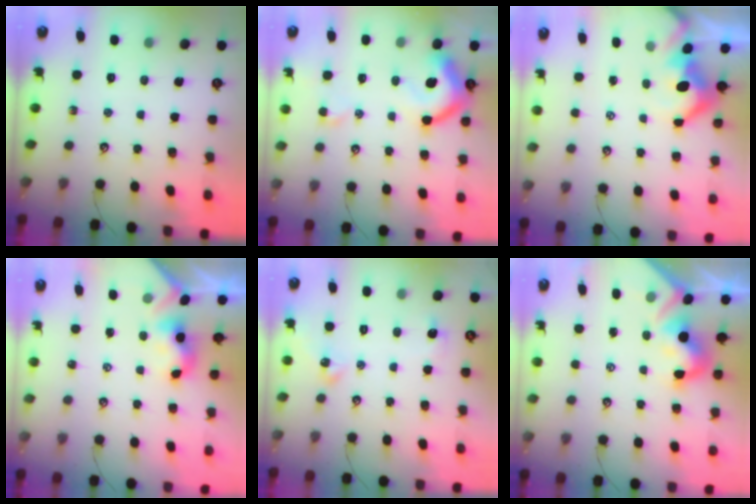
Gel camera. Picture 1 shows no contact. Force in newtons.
{"total": 11.1, "press": 11.0, "slide": 1.7}
{"total": 2.0, "press": 1.8, "slide": 0.9}
{"total": 2.4, "press": 2.4, "slide": 0.2}
{"total": 2.6, "press": 2.6, "slide": 0.6}
{"total": 5.5, "press": 5.3, "slide": 1.2}